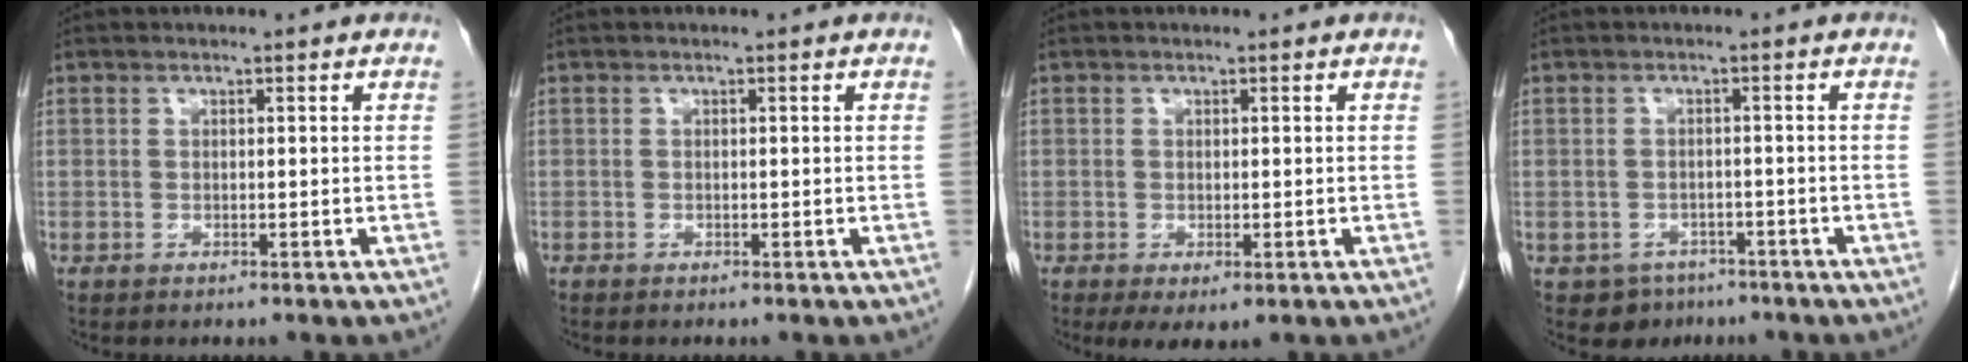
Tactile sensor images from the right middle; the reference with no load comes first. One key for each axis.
{"total": 0.0}
{"total": 3.5, "fx": -1.7, "fy": 1.4, "fz": 2.6, "tx": -0.037, "ty": -0.008, "tz": -0.018}
{"total": 3.9, "fx": -2.6, "fy": 2.9, "fz": 0.2, "tx": -0.001, "ty": 0.009, "tz": -0.033}